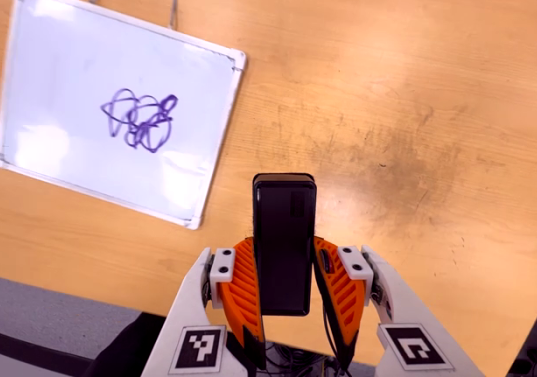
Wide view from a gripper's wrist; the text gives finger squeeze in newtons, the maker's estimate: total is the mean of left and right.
{"total": 4.4, "left": 2.8, "right": 6.0}